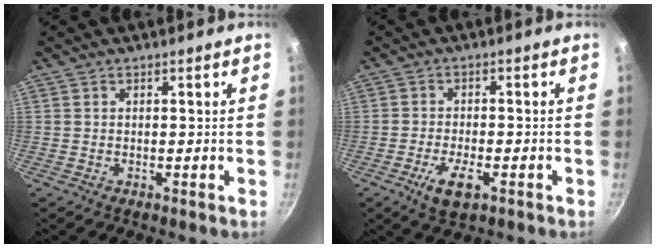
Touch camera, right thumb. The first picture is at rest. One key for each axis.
{"total": 6.2, "fx": -2.7, "fy": 2.5, "fz": 5.0, "tx": -0.093, "ty": 0.006, "tz": -0.047}